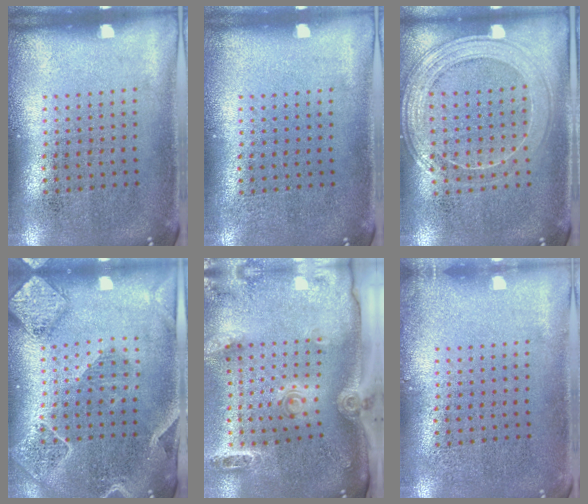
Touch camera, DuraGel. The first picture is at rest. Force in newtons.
{"total": 0.0}
{"total": 1.5, "press": 1.5, "slide": 0.4}
{"total": 2.3, "press": 2.1, "slide": 1.0}
{"total": 2.9, "press": 2.0, "slide": 2.1}
{"total": 0.7, "press": 0.7, "slide": 0.1}